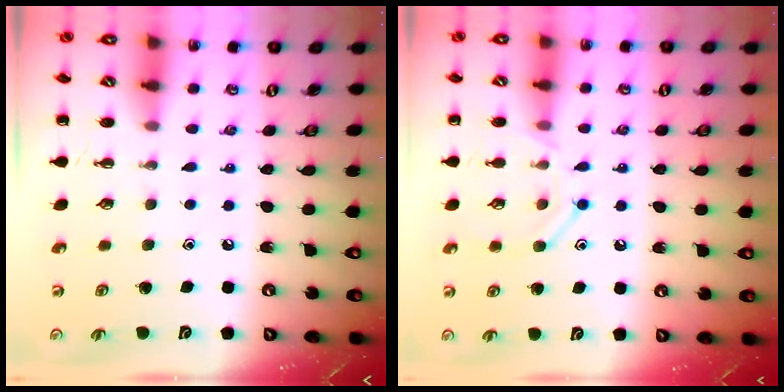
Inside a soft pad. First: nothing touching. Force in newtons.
{"total": 10.5, "press": 10.4, "slide": 1.2}